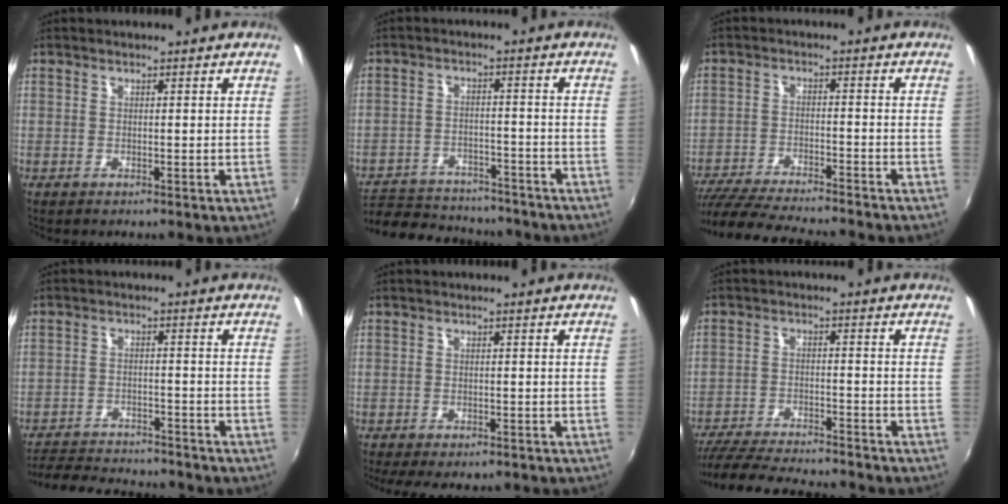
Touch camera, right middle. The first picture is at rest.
{"total": 20.8, "force": [-17.5, 7.5, 8.3], "torque": [-0.183, -0.004, -0.237]}
{"total": 17.0, "force": [-15.1, 1.5, 7.8], "torque": [-0.158, -0.028, -0.238]}
{"total": 15.8, "force": [-14.1, 3.7, 6.1], "torque": [-0.133, -0.009, -0.202]}
{"total": 6.9, "force": [-5.6, 2.0, 3.5], "torque": [-0.084, -0.023, -0.081]}
{"total": 18.3, "force": [-16.2, 2.5, 8.2], "torque": [-0.166, -0.026, -0.249]}